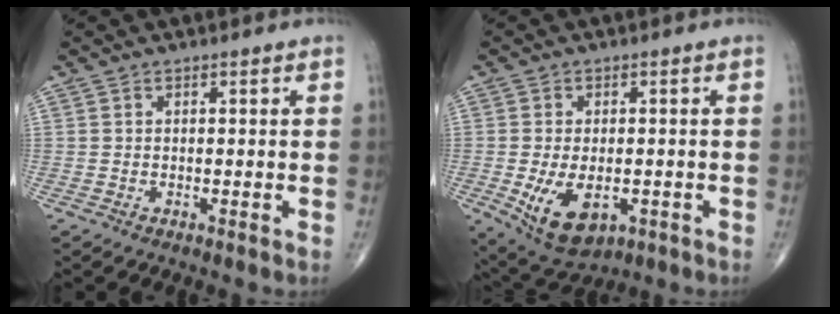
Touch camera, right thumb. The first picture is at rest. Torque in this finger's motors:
{"motor_torque": [-0.13, 0.88, 0.58, 0.34, 0.04]}